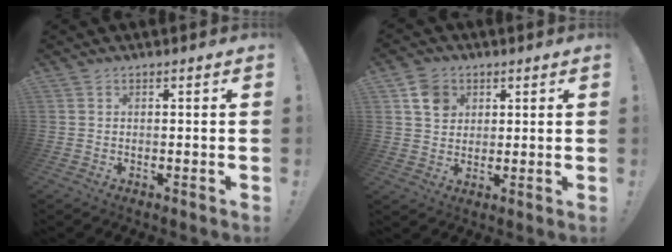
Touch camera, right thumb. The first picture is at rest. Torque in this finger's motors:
{"motor_torque": [-0.19, 0.70, 0.12, -0.09, 0.19]}